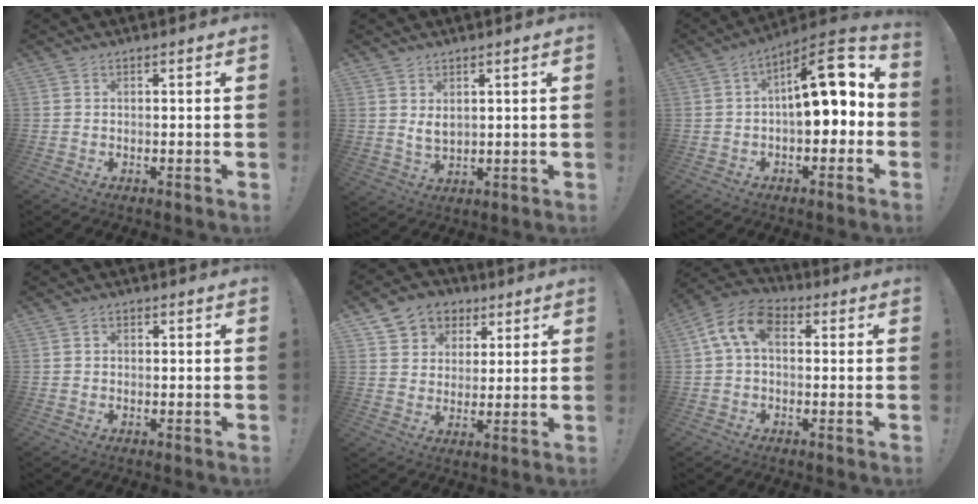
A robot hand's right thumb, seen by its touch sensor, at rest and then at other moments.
{"total": 4.6, "force": [2.5, 2.9, 2.7], "torque": [-0.039, -0.012, 0.046]}
{"total": 15.7, "force": [2.5, 7.0, 13.8], "torque": [-0.183, -0.007, 0.046]}
{"total": 1.1, "force": [-0.4, 1.0, 0.4], "torque": [-0.010, 0.005, -0.006]}
{"total": 7.9, "force": [3.3, 7.0, 1.4], "torque": [-0.020, -0.022, 0.068]}
{"total": 10.6, "force": [2.6, 6.4, 8.0], "torque": [-0.154, 0.005, 0.052]}